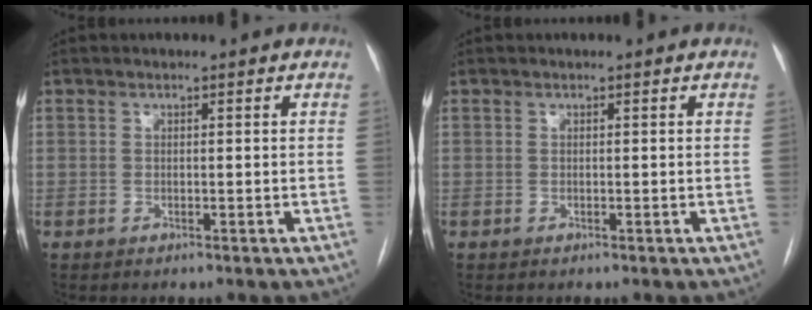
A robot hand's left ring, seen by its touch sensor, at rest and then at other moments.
{"total": 0.0}